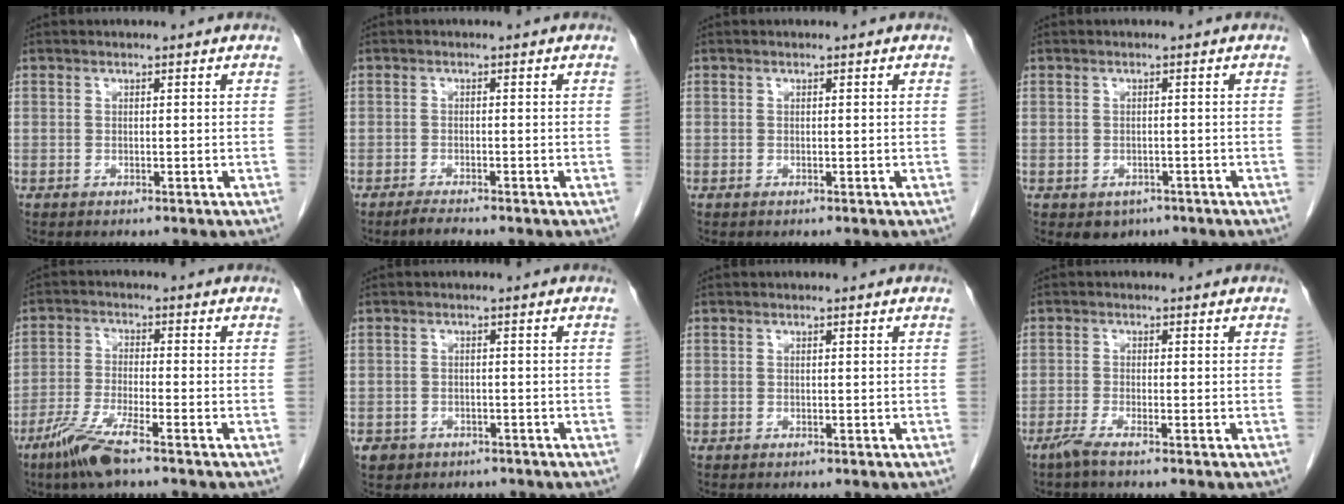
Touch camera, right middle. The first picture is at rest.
{"total": 1.7, "force": [-1.5, -0.1, 0.7], "torque": [-0.025, -0.007, -0.028]}
{"total": 0.0}
{"total": 2.8, "force": [-1.6, 2.0, 1.0], "torque": [-0.013, 0.000, -0.012]}
{"total": 7.0, "force": [-4.8, 0.3, 5.1], "torque": [-0.110, -0.017, -0.096]}
{"total": 4.1, "force": [-2.9, 2.8, 0.8], "torque": [-0.019, 0.004, -0.035]}
{"total": 0.0}
{"total": 2.2, "force": [-1.6, -0.4, 1.4], "torque": [-0.035, -0.005, -0.038]}